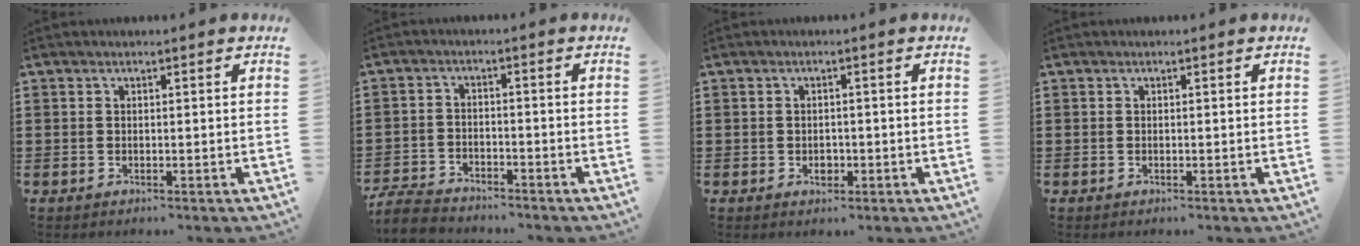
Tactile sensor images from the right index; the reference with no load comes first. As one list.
[{"total": 4.7, "force": [-4.5, 0.9, 0.9], "torque": [-0.036, -0.002, -0.095]}, {"total": 1.6, "force": [-0.4, 1.2, 1.0], "torque": [-0.021, 0.002, -0.009]}, {"total": 0.0}]